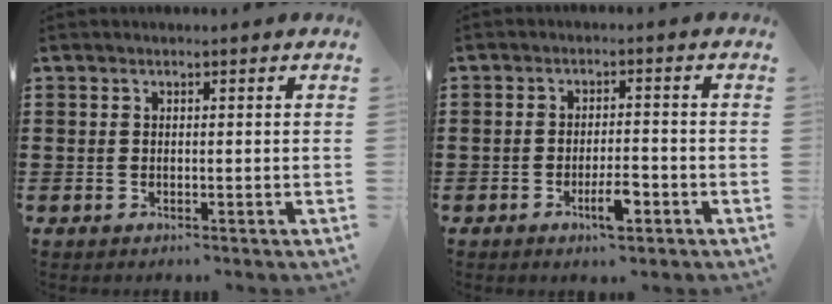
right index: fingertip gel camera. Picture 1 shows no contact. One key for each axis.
{"total": 4.7, "fx": -2.2, "fy": 1.4, "fz": 3.9, "tx": -0.069, "ty": 0.001, "tz": -0.038}